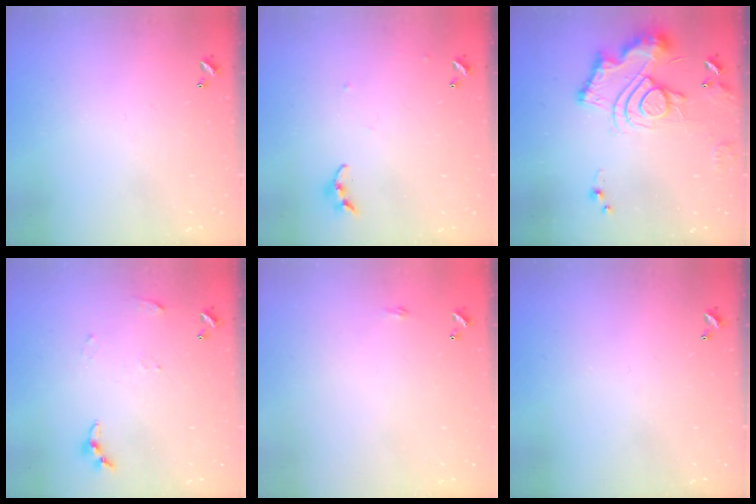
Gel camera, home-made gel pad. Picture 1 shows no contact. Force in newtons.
{"total": 4.2, "press": 4.1, "slide": 0.4}
{"total": 13.8, "press": 13.8, "slide": 1.3}
{"total": 4.6, "press": 4.6, "slide": 0.5}
{"total": 2.2, "press": 2.1, "slide": 0.4}
{"total": 0.0}